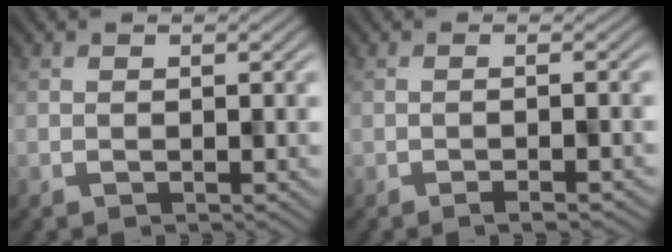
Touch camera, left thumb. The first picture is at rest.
{"total": 1.4, "force": [-1.2, 0.0, 0.7], "torque": [-0.007, 0.008, -0.026]}